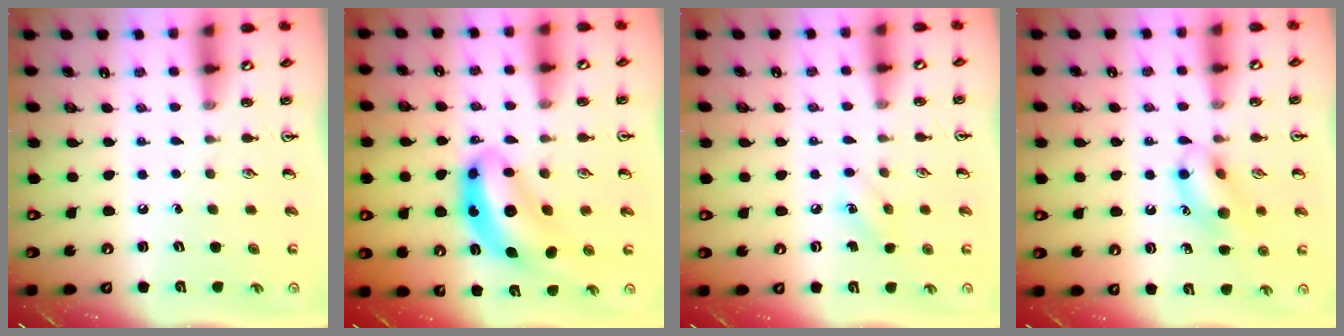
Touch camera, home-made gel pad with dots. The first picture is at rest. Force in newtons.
{"total": 9.6, "press": 9.0, "slide": 3.3}
{"total": 5.0, "press": 4.7, "slide": 1.7}
{"total": 12.1, "press": 11.9, "slide": 2.0}